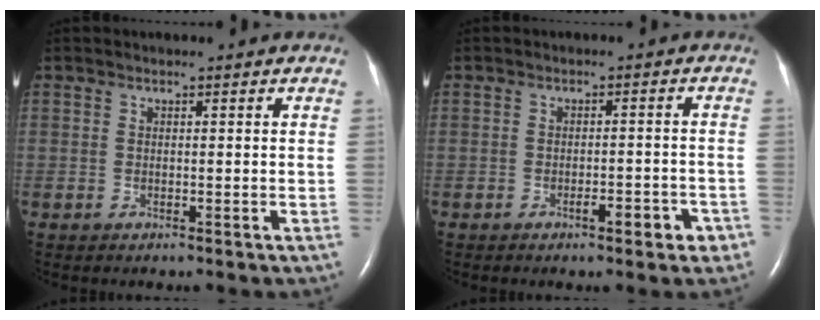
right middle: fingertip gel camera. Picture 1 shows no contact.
{"total": 3.9, "force": [-2.4, 1.2, 2.9], "torque": [-0.033, 0.004, -0.030]}